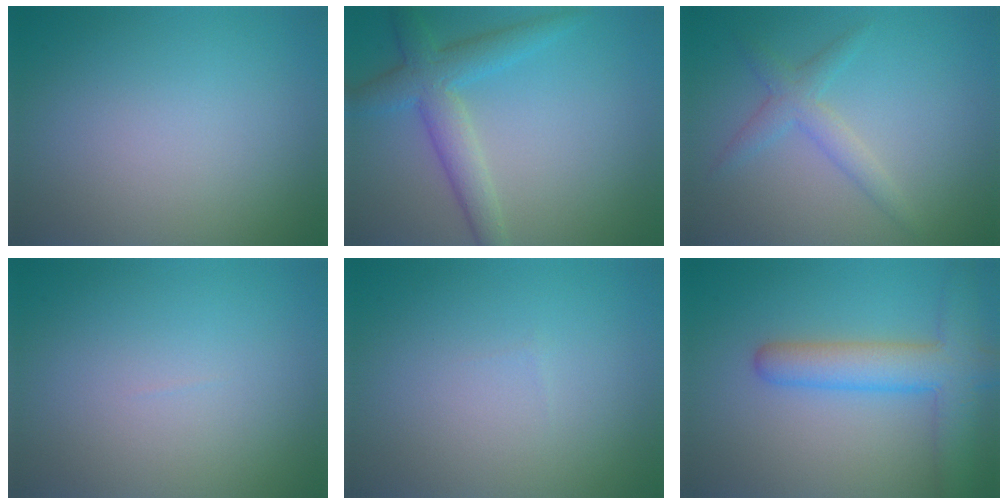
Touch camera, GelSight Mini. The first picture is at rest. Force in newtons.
{"total": 4.5, "press": 4.5, "slide": 0.2}
{"total": 2.4, "press": 2.4, "slide": 0.2}
{"total": 0.0}
{"total": 0.0}
{"total": 5.8, "press": 5.8, "slide": 0.3}